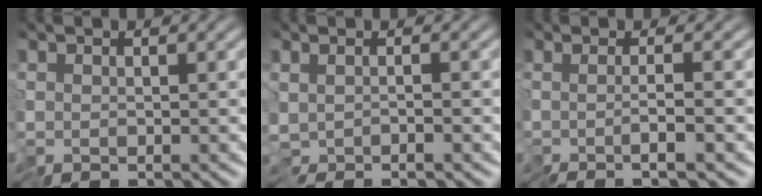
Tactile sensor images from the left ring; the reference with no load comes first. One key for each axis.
{"total": 0.9, "fx": -0.5, "fy": 0.2, "fz": 0.7, "tx": -0.018, "ty": -0.005, "tz": -0.003}
{"total": 2.4, "fx": -0.5, "fy": 0.3, "fz": 2.3, "tx": -0.018, "ty": 0.002, "tz": -0.030}